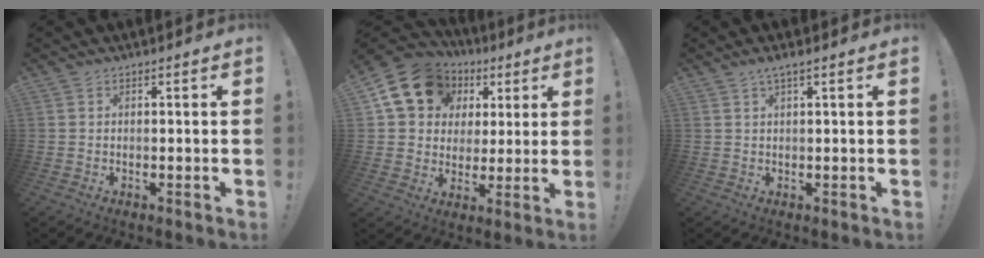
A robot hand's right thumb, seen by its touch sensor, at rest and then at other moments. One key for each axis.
{"total": 16.5, "fx": 7.0, "fy": 13.2, "fz": 7.2, "tx": -0.104, "ty": -0.029, "tz": 0.143}
{"total": 2.2, "fx": 1.2, "fy": -0.2, "fz": 1.8, "tx": -0.028, "ty": -0.005, "tz": 0.019}